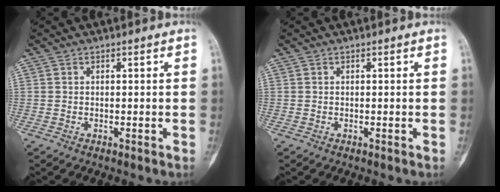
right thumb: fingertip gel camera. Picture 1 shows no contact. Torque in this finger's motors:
{"motor_torque": [0.03, 0.07, 0.10, -0.07, 0.00]}